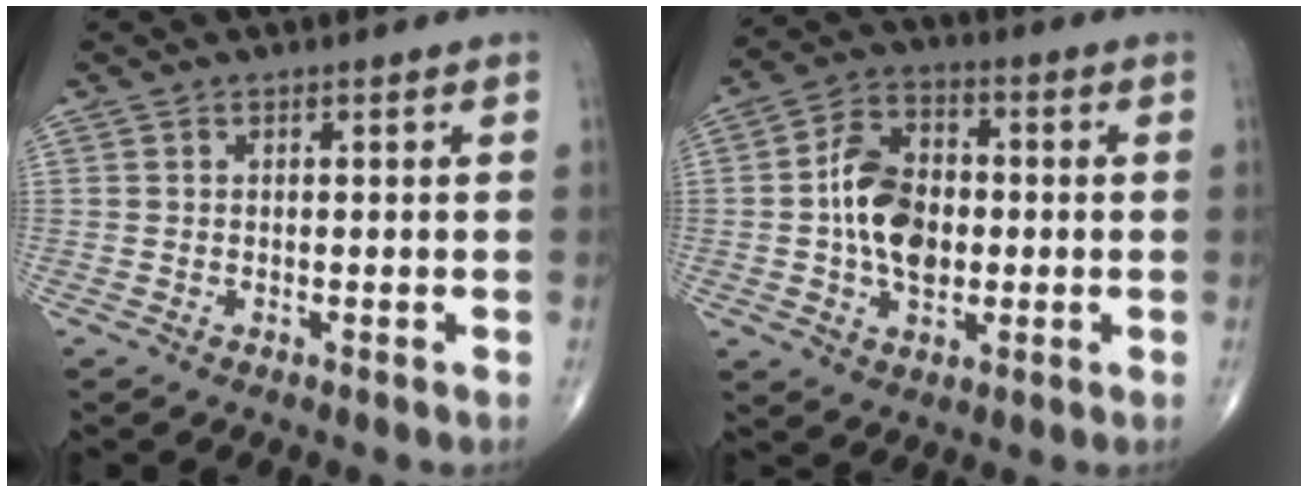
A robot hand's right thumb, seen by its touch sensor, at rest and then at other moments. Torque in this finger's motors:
{"motor_torque": [1.80, 1.69, 1.31, 0.07, 0.07]}